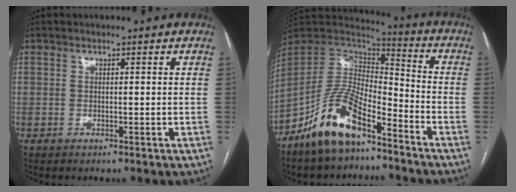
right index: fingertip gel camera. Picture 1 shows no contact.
{"total": 13.3, "force": [-9.0, 4.6, 8.7], "torque": [-0.175, 0.017, -0.170]}